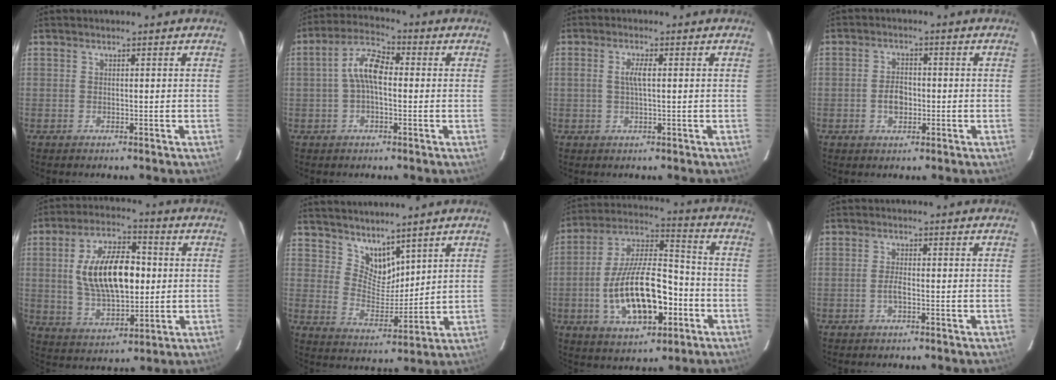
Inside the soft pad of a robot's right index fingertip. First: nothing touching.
{"total": 7.1, "force": [-0.1, 3.2, 6.3], "torque": [-0.129, 0.023, -0.007]}
{"total": 2.8, "force": [0.3, 0.6, 2.7], "torque": [-0.054, 0.002, 0.005]}
{"total": 4.0, "force": [-1.0, 2.6, 2.8], "torque": [-0.054, 0.005, -0.013]}
{"total": 16.4, "force": [1.4, 8.1, 14.2], "torque": [-0.257, 0.015, 0.035]}
{"total": 7.1, "force": [5.7, 3.5, 2.3], "torque": [-0.030, -0.004, 0.112]}
{"total": 19.3, "force": [-5.5, 8.6, 16.4], "torque": [-0.321, 0.008, -0.087]}
{"total": 1.6, "force": [-0.7, 0.3, 1.4], "torque": [-0.031, 0.001, -0.014]}